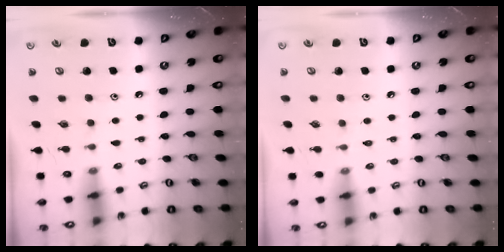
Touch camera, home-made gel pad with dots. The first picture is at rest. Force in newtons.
{"total": 1.2, "press": 1.1, "slide": 0.3}